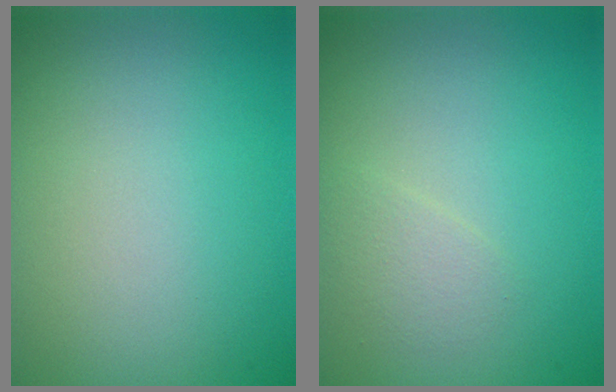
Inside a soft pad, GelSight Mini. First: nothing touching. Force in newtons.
{"total": 1.3, "press": 1.3, "slide": 0.0}